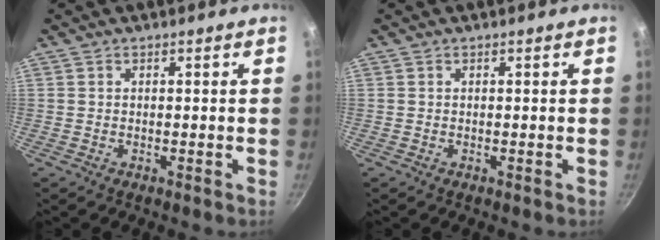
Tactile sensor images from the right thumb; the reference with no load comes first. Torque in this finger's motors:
{"motor_torque": [-0.02, -0.02, 0.01, 0.01, 0.00]}